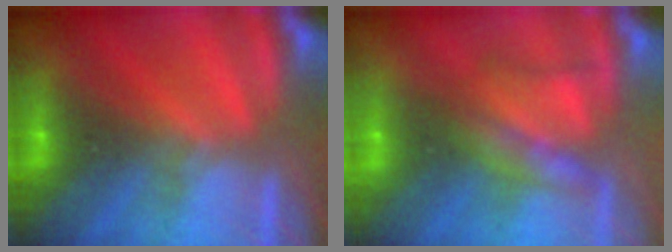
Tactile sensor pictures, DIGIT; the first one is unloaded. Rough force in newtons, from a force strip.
{"total": 2.3}